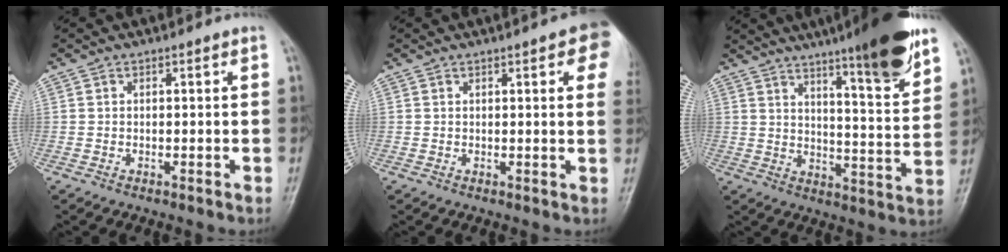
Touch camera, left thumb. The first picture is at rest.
{"total": 8.0, "force": [3.4, 2.1, 6.9], "torque": [-0.061, -0.003, 0.033]}
{"total": 17.3, "force": [11.7, 2.0, 12.7], "torque": [-0.162, -0.060, 0.171]}